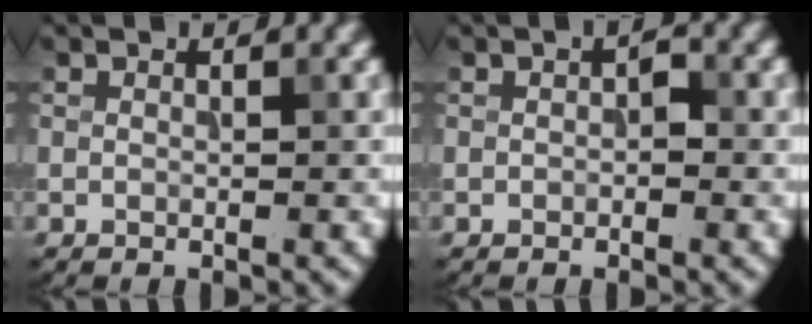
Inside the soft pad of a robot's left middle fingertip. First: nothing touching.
{"total": 1.0, "force": [-0.1, 0.5, 0.8], "torque": [-0.011, 0.002, -0.002]}